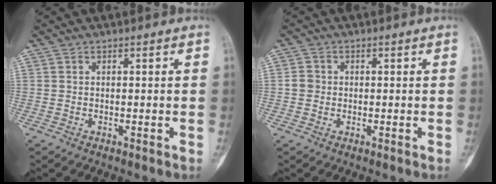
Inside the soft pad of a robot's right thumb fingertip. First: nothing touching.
{"total": 2.1, "force": [-0.1, 1.9, 0.7], "torque": [-0.003, 0.007, -0.004]}